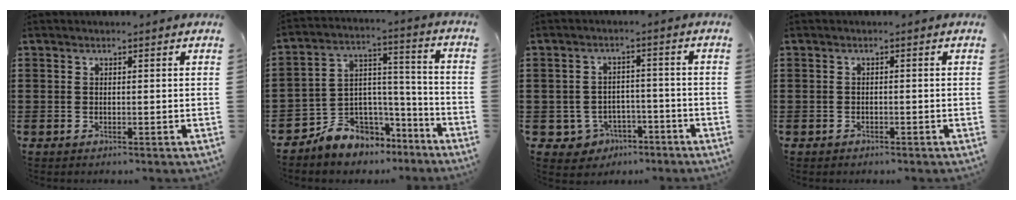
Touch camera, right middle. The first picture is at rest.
{"total": 6.8, "force": [-5.7, 3.8, -0.3], "torque": [-0.012, 0.010, -0.112]}
{"total": 3.6, "force": [-2.6, 2.3, 0.6], "torque": [-0.022, 0.007, -0.055]}
{"total": 0.7, "force": [-0.6, 0.3, 0.1], "torque": [-0.002, 0.002, -0.014]}